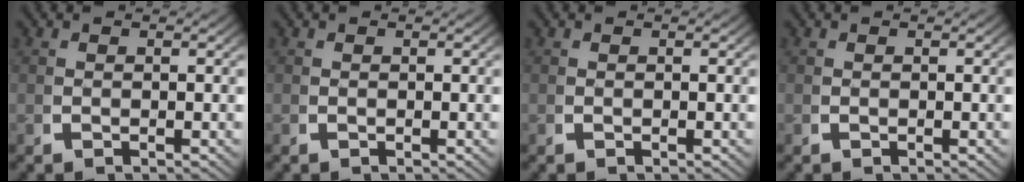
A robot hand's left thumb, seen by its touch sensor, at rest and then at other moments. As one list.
[{"total": 0.0}, {"total": 0.0}, {"total": 0.0}]